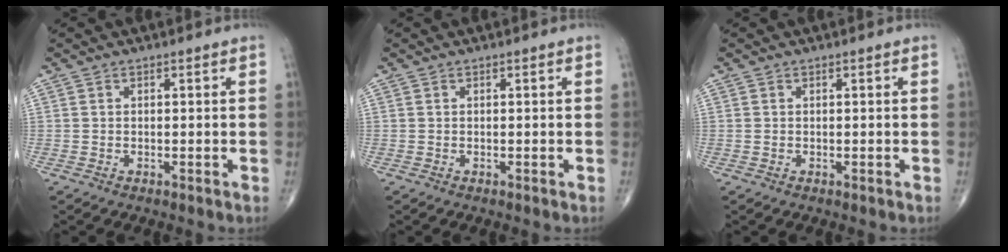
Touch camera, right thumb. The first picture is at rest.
{"total": 0.0}
{"total": 0.0}